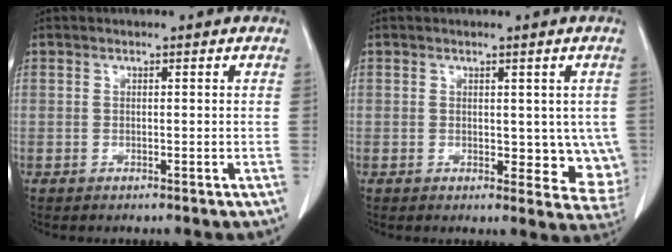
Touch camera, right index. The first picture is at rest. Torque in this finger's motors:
{"motor_torque": [0.07, 0.22, 0.09, 0.02]}